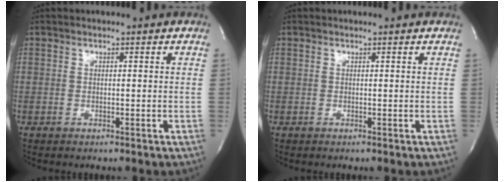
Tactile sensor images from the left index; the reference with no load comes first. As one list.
[{"total": 0.5, "force": [0.5, 0.0, 0.1], "torque": [-0.007, -0.003, 0.005]}]